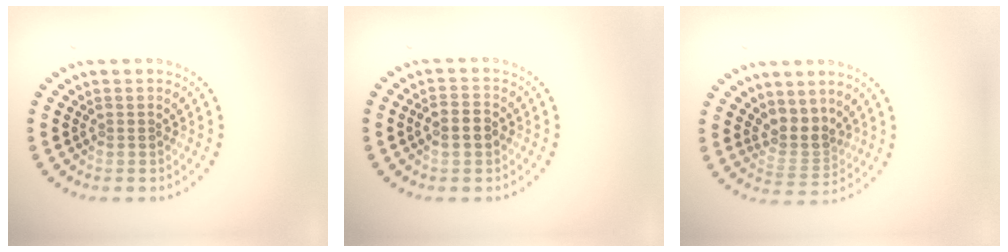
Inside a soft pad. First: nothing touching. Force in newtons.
{"total": 2.9, "press": 2.9, "slide": 0.3}
{"total": 2.9, "press": 2.1, "slide": 1.9}